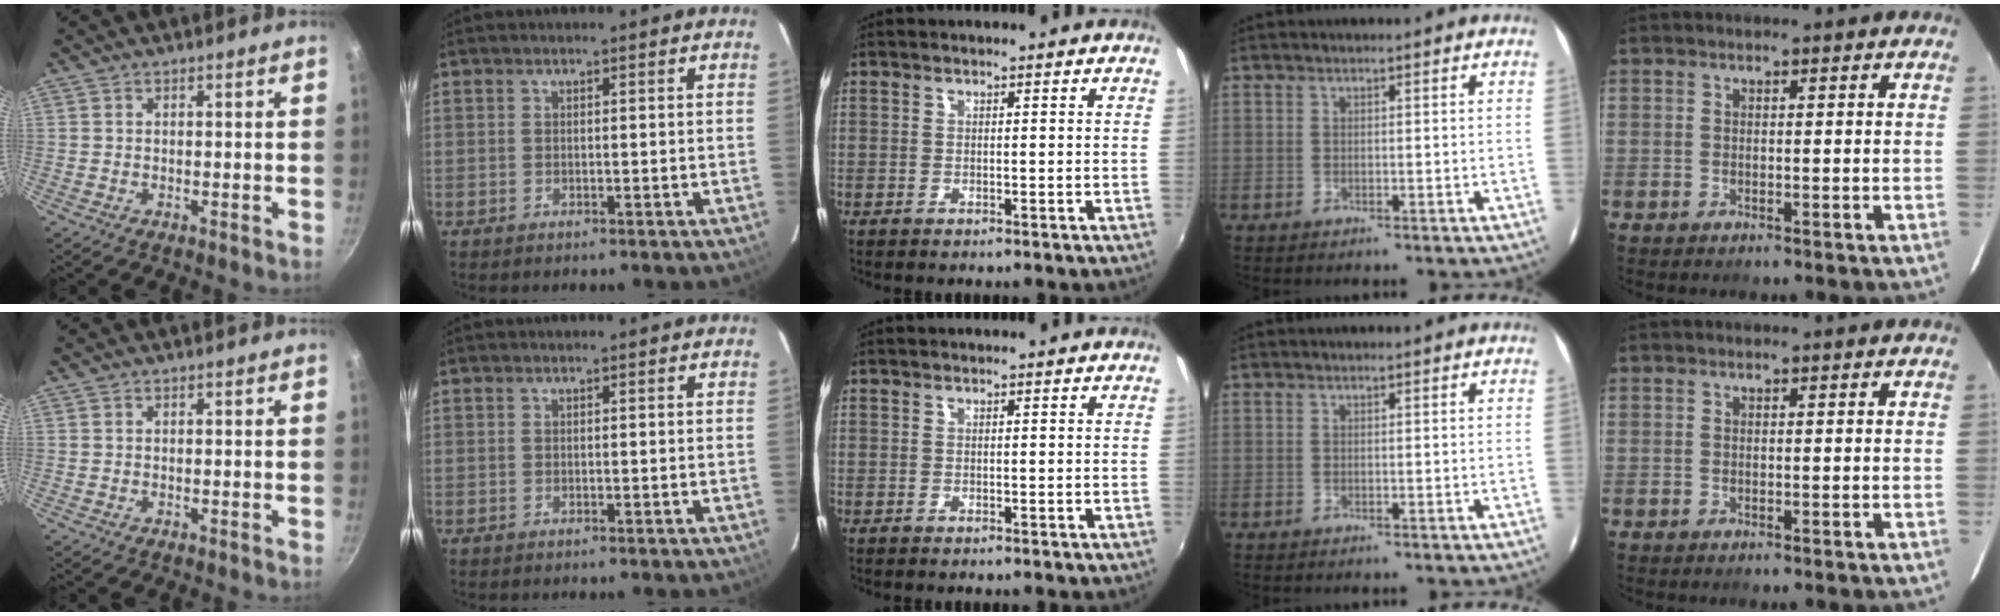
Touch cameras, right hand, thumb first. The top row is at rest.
{}